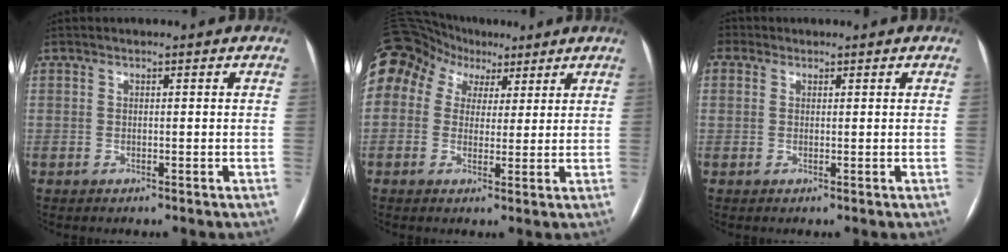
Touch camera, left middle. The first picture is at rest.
{"total": 19.8, "force": [9.5, 15.6, 7.8], "torque": [-0.245, 0.104, 0.179]}
{"total": 1.7, "force": [0.5, 1.6, 0.4], "torque": [-0.019, 0.008, 0.013]}